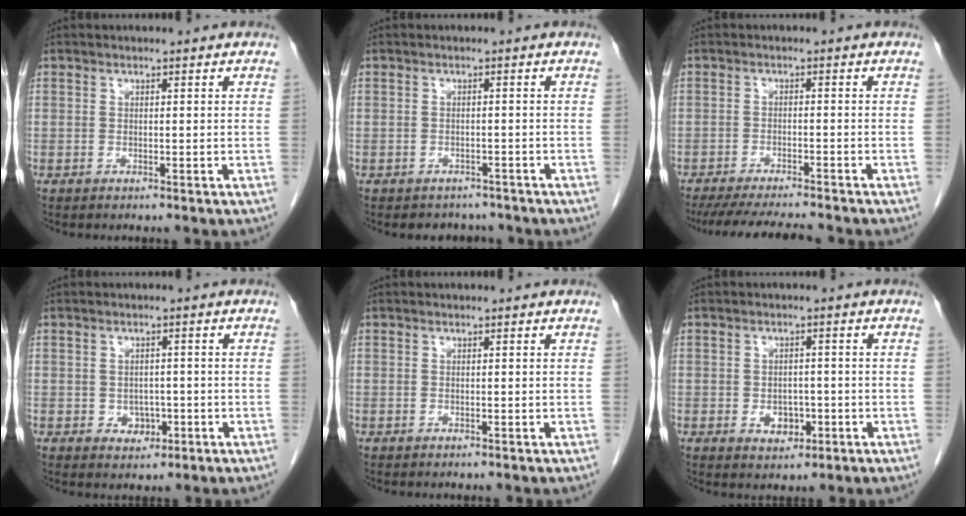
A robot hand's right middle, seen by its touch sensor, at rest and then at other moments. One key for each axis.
{"total": 3.3, "fx": -2.8, "fy": 1.7, "fz": -0.1, "tx": -0.001, "ty": 0.007, "tz": -0.040}
{"total": 10.7, "fx": -9.7, "fy": 0.7, "fz": 4.5, "tx": -0.067, "ty": -0.016, "tz": -0.141}
{"total": 2.8, "fx": -0.8, "fy": 2.2, "fz": 1.5, "tx": -0.017, "ty": 0.003, "tz": -0.003}
{"total": 0.0}
{"total": 3.5, "fx": -1.1, "fy": 2.5, "fz": 2.2, "tx": -0.027, "ty": 0.004, "tz": -0.008}